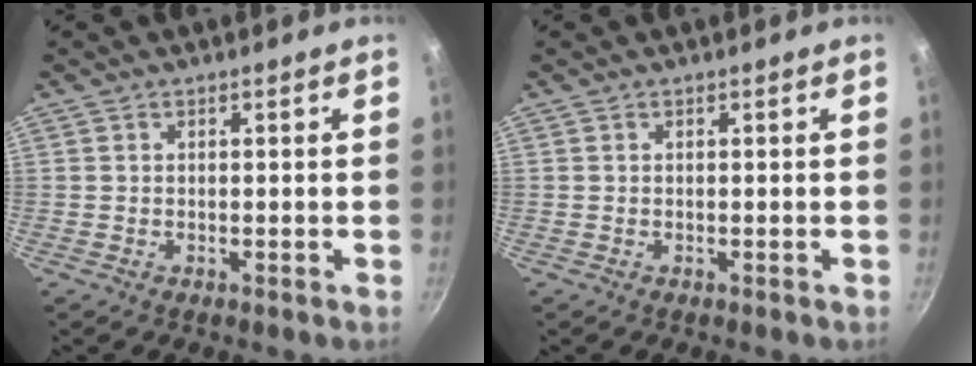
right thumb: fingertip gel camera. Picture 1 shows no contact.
{"total": 0.0}